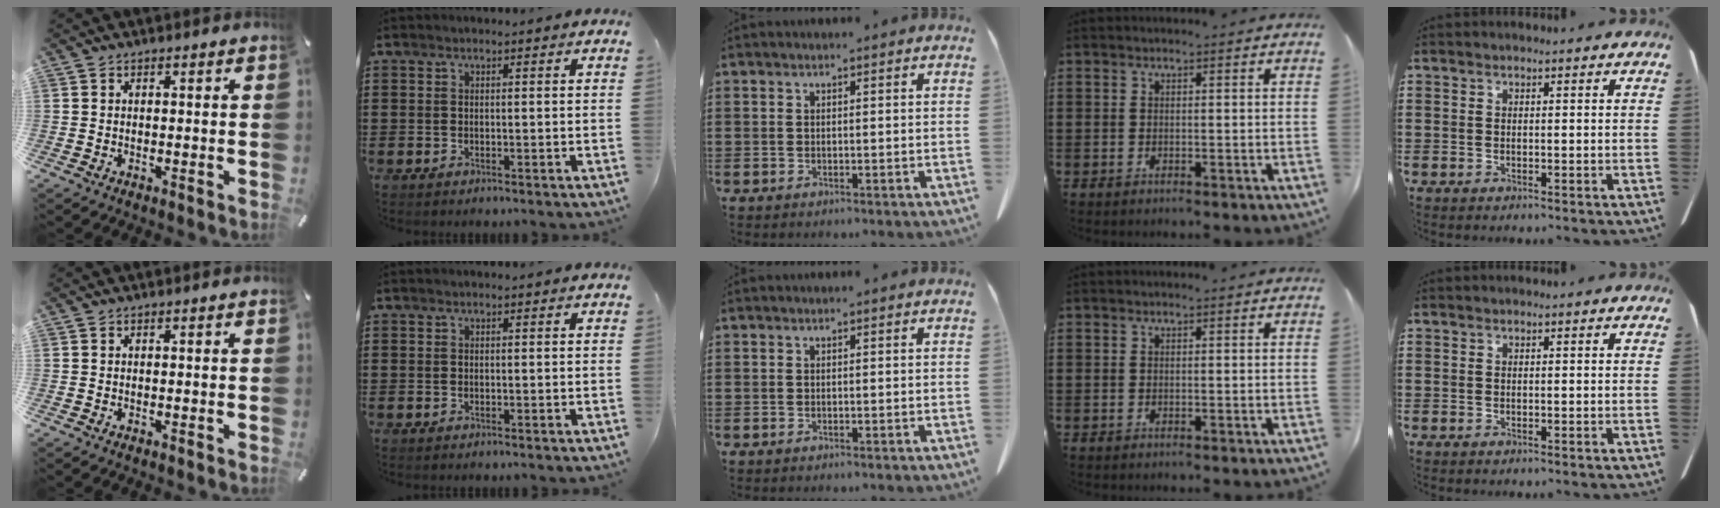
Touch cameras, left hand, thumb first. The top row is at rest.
{}